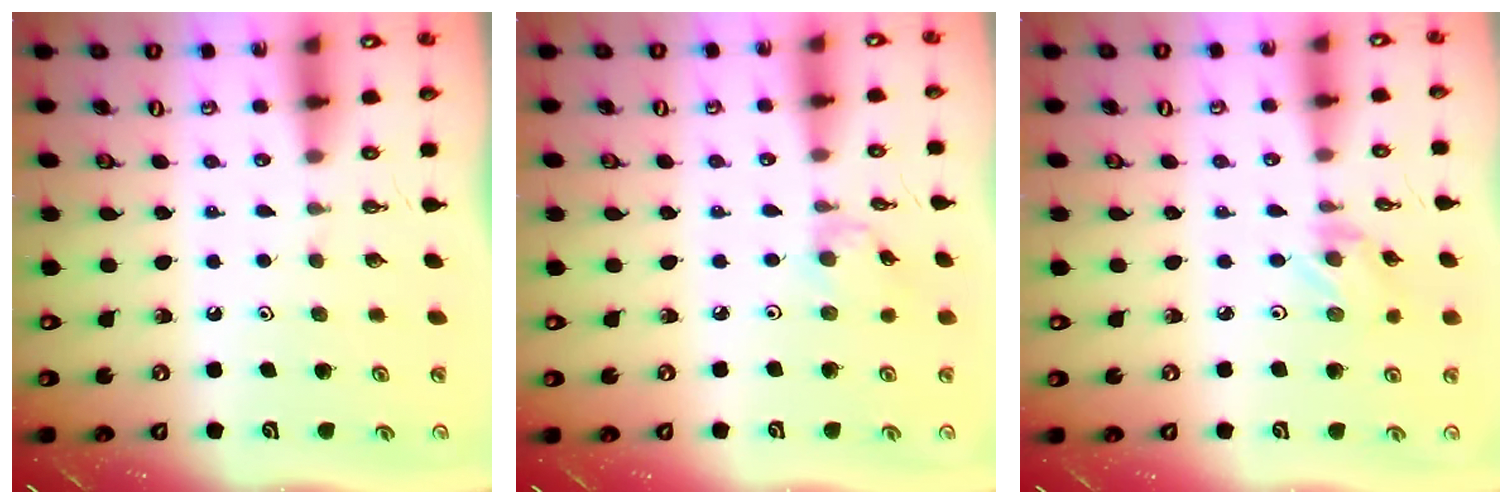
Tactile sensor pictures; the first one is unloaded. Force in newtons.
{"total": 1.3, "press": 1.2, "slide": 0.3}
{"total": 1.6, "press": 1.5, "slide": 0.3}